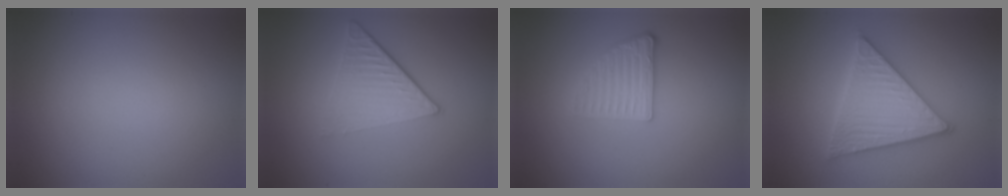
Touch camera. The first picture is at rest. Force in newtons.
{"total": 4.5, "press": 2.9, "slide": 3.5}
{"total": 2.6, "press": 2.3, "slide": 1.2}
{"total": 5.6, "press": 5.5, "slide": 0.7}